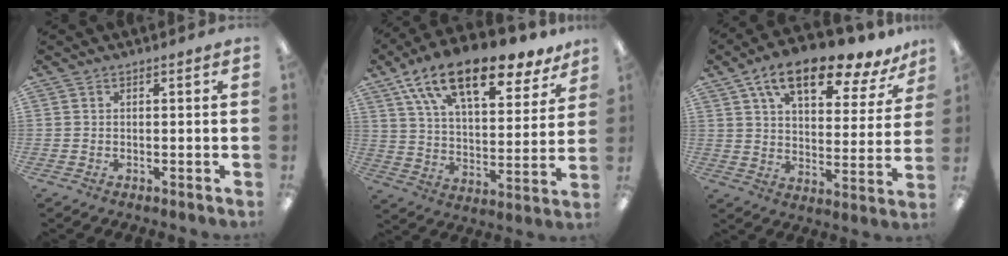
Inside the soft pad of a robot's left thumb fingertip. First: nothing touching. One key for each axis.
{"total": 19.3, "fx": 13.6, "fy": 7.4, "fz": 11.5, "tx": -0.199, "ty": -0.078, "tz": 0.234}
{"total": 15.9, "fx": 10.9, "fy": 5.8, "fz": 10.0, "tx": -0.166, "ty": -0.054, "tz": 0.186}